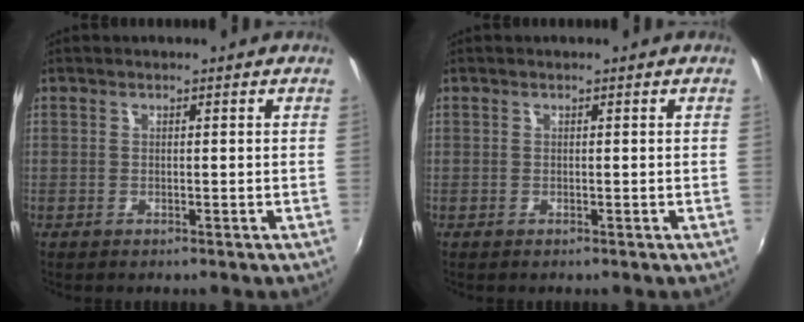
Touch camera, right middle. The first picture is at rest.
{"total": 0.0}